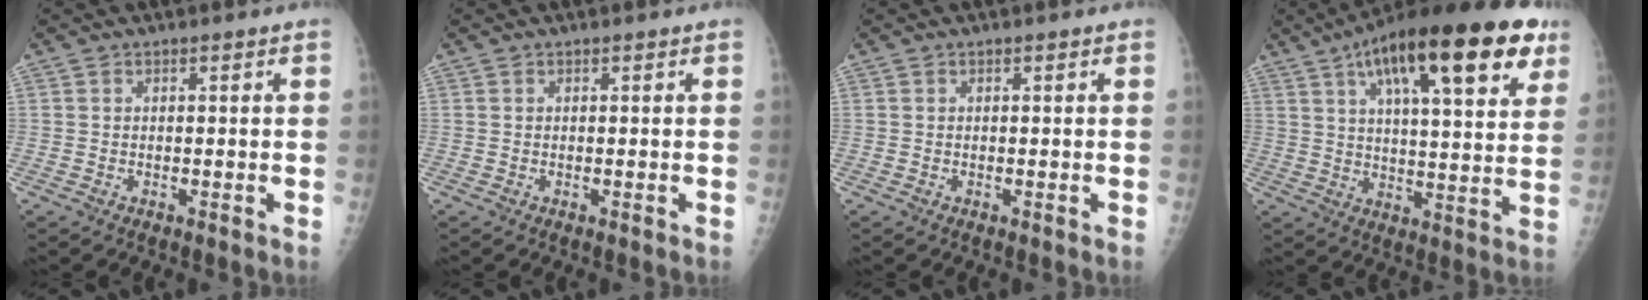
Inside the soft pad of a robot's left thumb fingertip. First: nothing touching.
{"total": 0.0}
{"total": 0.0}
{"total": 24.6, "force": [12.5, 7.7, 19.7], "torque": [-0.282, -0.010, 0.185]}